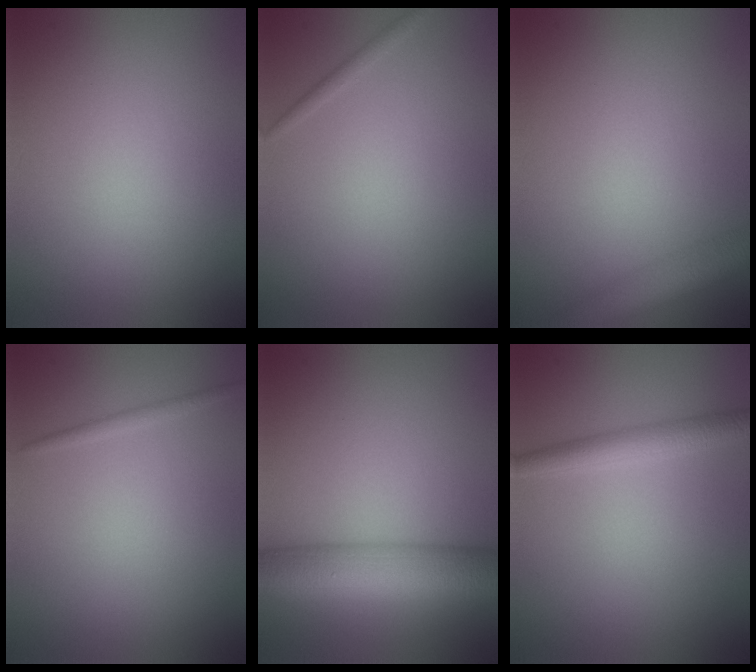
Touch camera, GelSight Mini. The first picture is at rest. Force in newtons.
{"total": 0.8, "press": 0.8, "slide": 0.0}
{"total": 4.0, "press": 4.0, "slide": 0.3}
{"total": 0.9, "press": 0.9, "slide": 0.0}
{"total": 8.2, "press": 8.2, "slide": 0.2}
{"total": 2.8, "press": 2.8, "slide": 0.1}